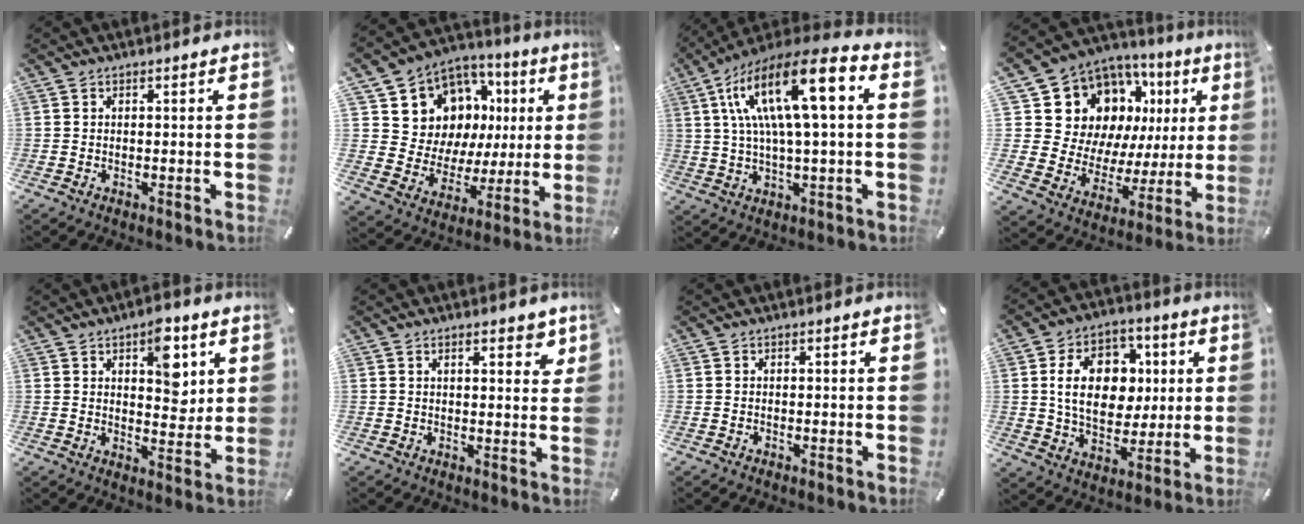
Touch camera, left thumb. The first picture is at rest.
{"total": 11.7, "force": [5.7, 10.0, 2.3], "torque": [-0.053, -0.061, 0.122]}
{"total": 18.8, "force": [5.6, 5.8, 17.0], "torque": [-0.326, -0.015, 0.081]}
{"total": 16.4, "force": [8.2, 12.8, 6.0], "torque": [-0.108, -0.071, 0.177]}
{"total": 9.5, "force": [4.4, 5.5, 6.3], "torque": [-0.055, -0.027, 0.068]}
{"total": 4.8, "force": [2.9, 2.0, 3.2], "torque": [-0.036, -0.011, 0.044]}
{"total": 0.0}
{"total": 15.2, "force": [2.5, 11.7, 9.4], "torque": [-0.146, 0.011, 0.047]}